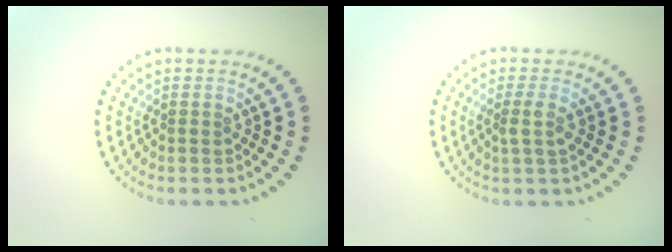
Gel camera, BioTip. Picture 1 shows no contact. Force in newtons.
{"total": 1.4, "press": 1.2, "slide": 0.7}